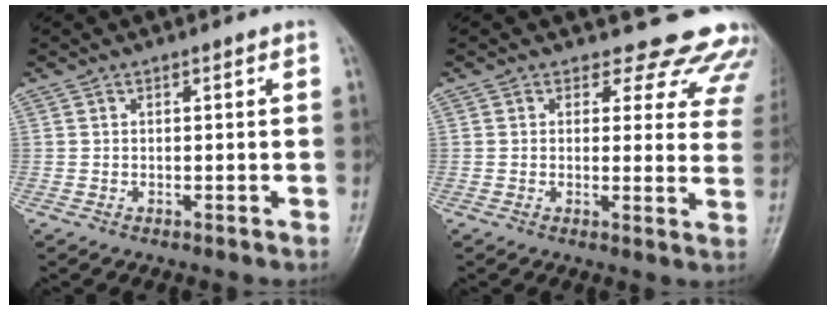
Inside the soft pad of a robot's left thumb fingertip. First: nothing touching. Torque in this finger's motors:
{"motor_torque": [0.40, 0.43, -0.03, -0.30, 0.02]}